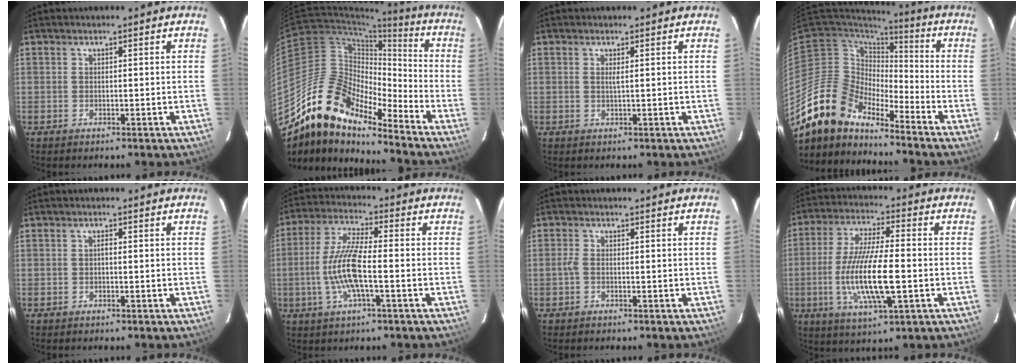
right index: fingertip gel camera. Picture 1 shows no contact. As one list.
[{"total": 17.1, "force": [-14.0, 5.6, 8.2], "torque": [-0.137, -0.002, -0.271]}, {"total": 0.8, "force": [0.3, -0.1, 0.8], "torque": [-0.015, -0.001, 0.004]}, {"total": 13.7, "force": [-12.6, 5.0, 2.4], "torque": [-0.053, 0.014, -0.238]}, {"total": 0.5, "force": [-0.1, 0.2, 0.5], "torque": [-0.008, 0.004, -0.004]}, {"total": 10.5, "force": [-2.4, 2.0, 10.0], "torque": [-0.210, -0.002, -0.048]}, {"total": 1.1, "force": [-0.3, 0.3, 1.0], "torque": [-0.023, 0.001, -0.009]}, {"total": 14.0, "force": [-2.8, 2.9, 13.4], "torque": [-0.267, -0.014, -0.052]}]